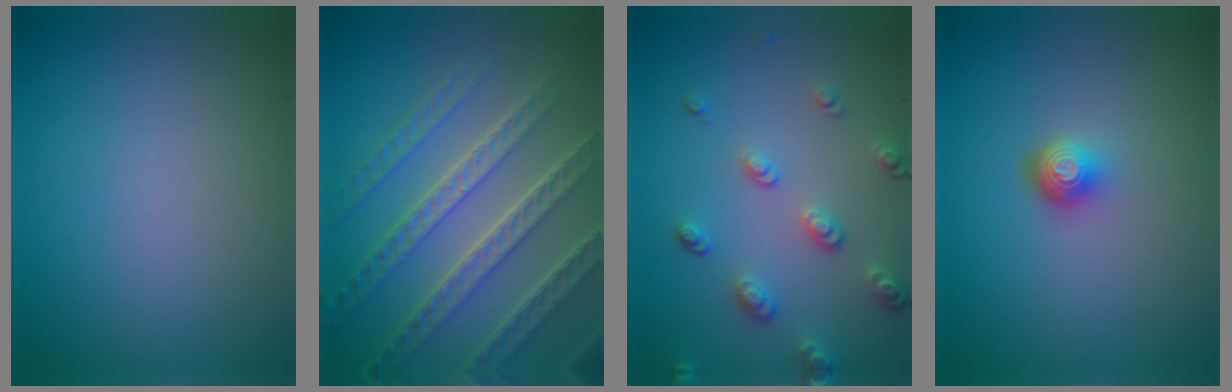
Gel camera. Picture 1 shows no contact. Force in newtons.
{"total": 7.9, "press": 5.5, "slide": 5.7}
{"total": 2.9, "press": 2.6, "slide": 1.3}
{"total": 2.2, "press": 1.4, "slide": 1.7}